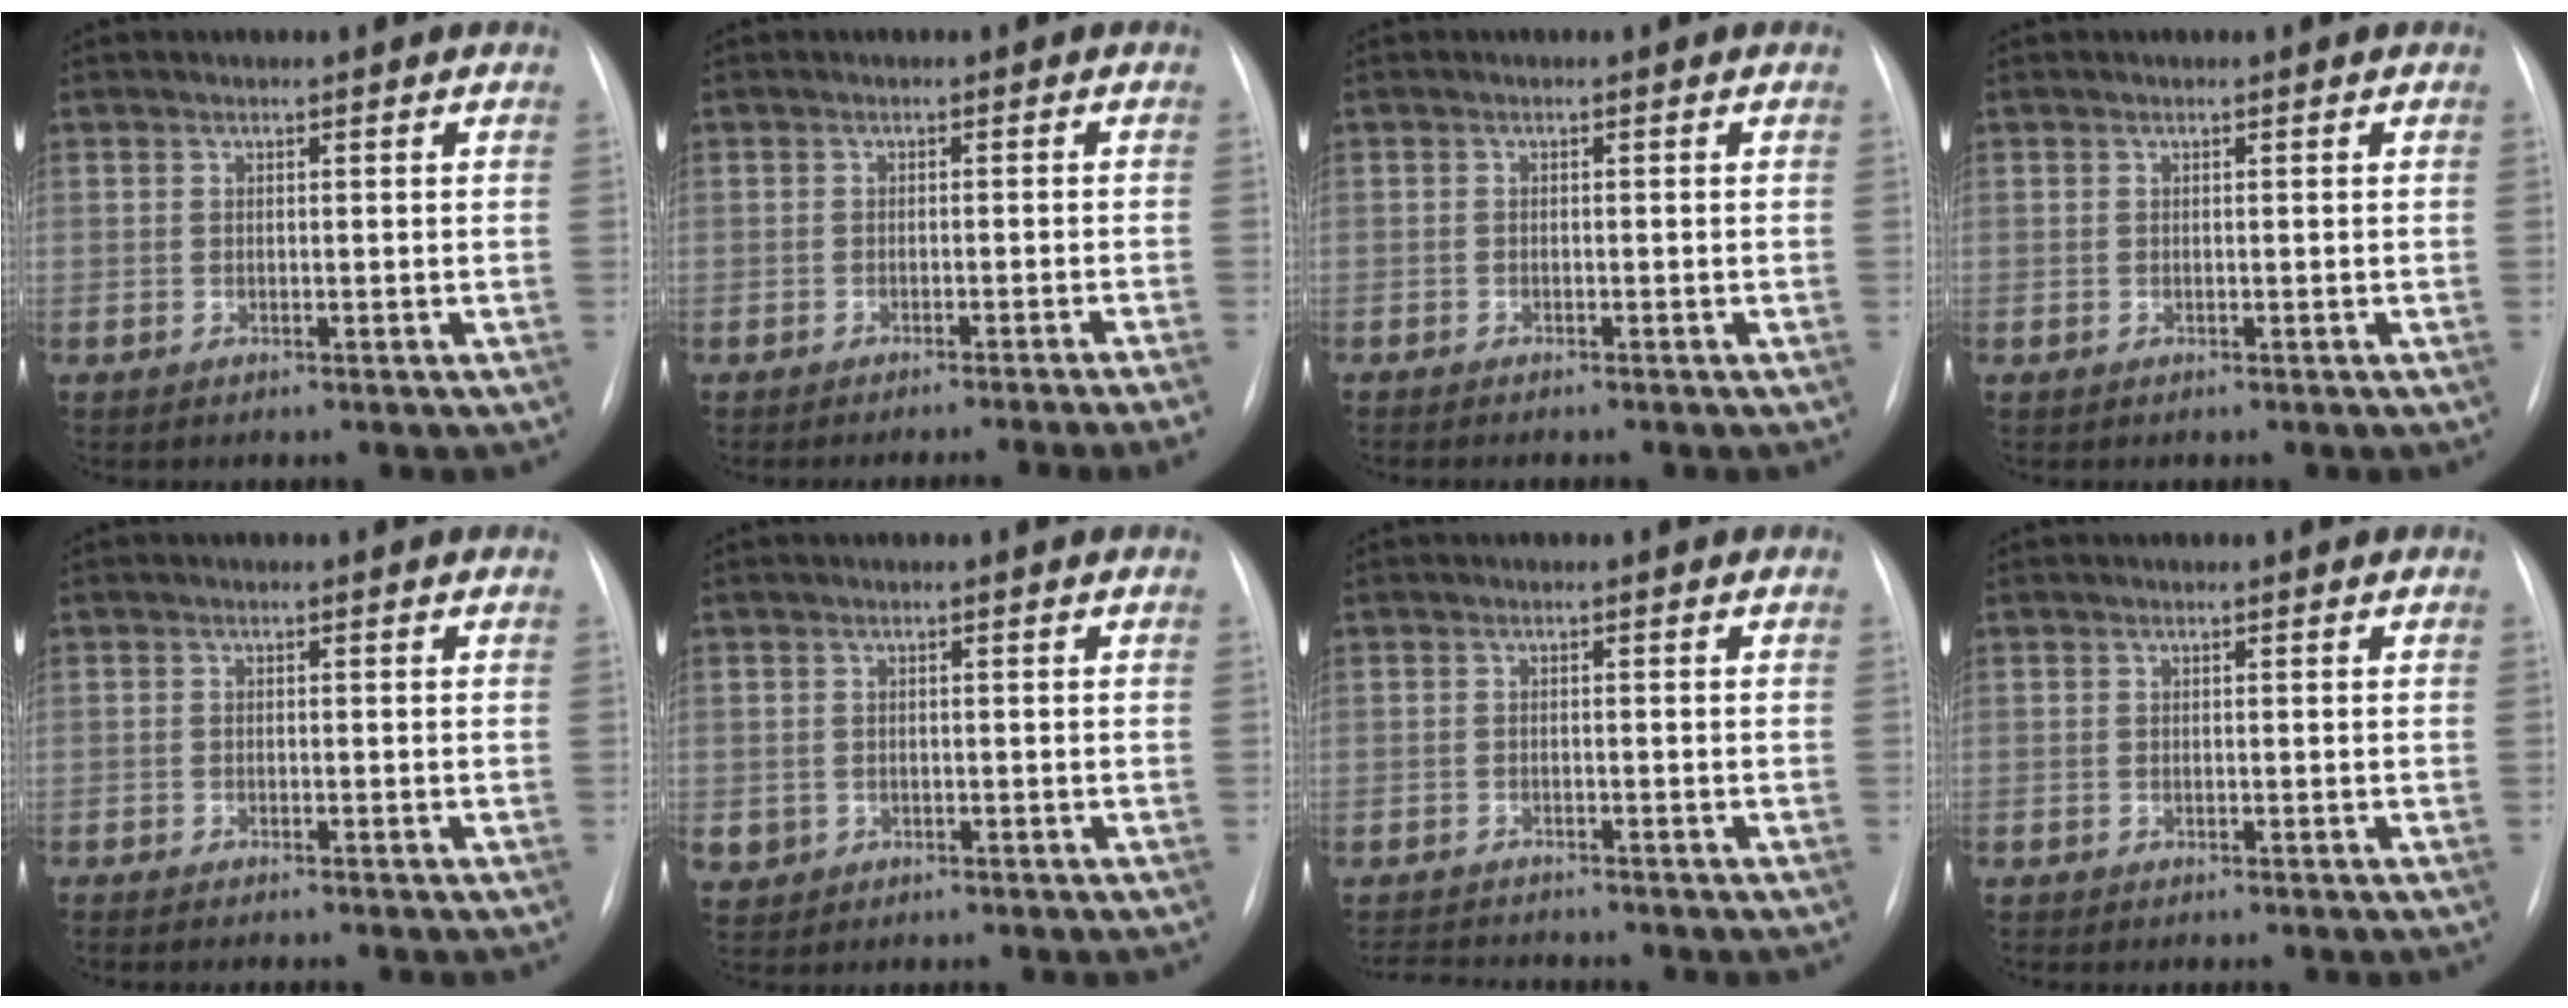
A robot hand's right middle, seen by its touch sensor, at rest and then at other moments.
{"total": 9.4, "force": [-8.4, -2.6, 3.4], "torque": [-0.009, -0.021, -0.100]}
{"total": 2.4, "force": [-2.1, 0.4, 1.1], "torque": [-0.019, -0.005, -0.024]}
{"total": 0.0}
{"total": 4.1, "force": [-3.5, 0.5, 2.0], "torque": [-0.030, -0.008, -0.043]}
{"total": 2.0, "force": [-0.5, 1.9, 0.3], "torque": [-0.004, 0.005, -0.001]}
{"total": 5.2, "force": [-5.1, 0.4, 1.1], "torque": [-0.020, -0.014, -0.078]}
{"total": 0.5, "force": [-0.5, 0.0, 0.1], "torque": [-0.006, -0.002, -0.012]}